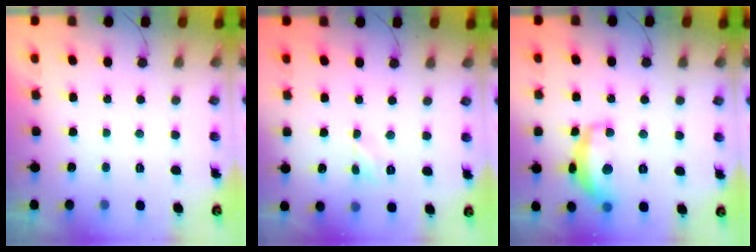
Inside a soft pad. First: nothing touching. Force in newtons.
{"total": 2.8, "press": 2.8, "slide": 0.4}
{"total": 14.5, "press": 14.4, "slide": 1.1}